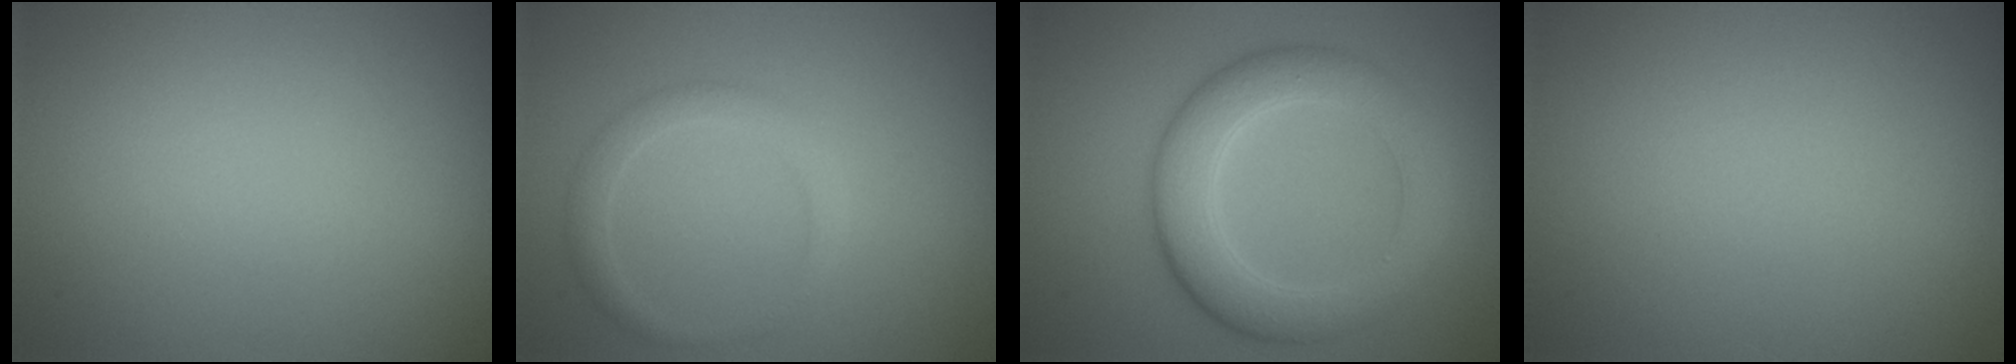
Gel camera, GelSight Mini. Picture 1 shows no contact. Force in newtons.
{"total": 1.9, "press": 1.9, "slide": 0.1}
{"total": 5.8, "press": 5.8, "slide": 0.4}
{"total": 0.0}